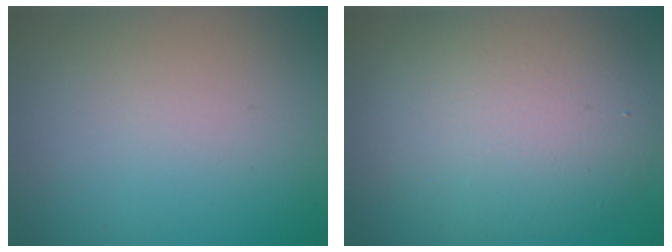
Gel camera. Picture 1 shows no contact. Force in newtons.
{"total": 7.3, "press": 7.3, "slide": 0.4}